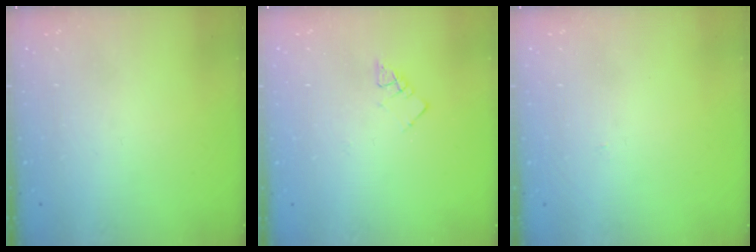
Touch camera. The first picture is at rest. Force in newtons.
{"total": 3.6, "press": 3.5, "slide": 0.4}
{"total": 2.2, "press": 2.2, "slide": 0.3}